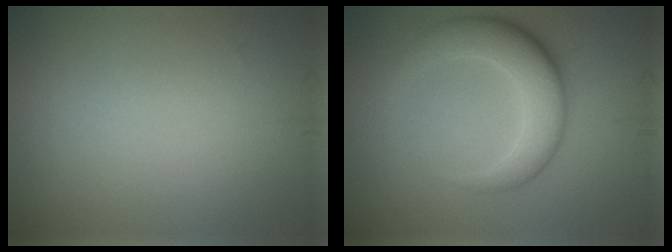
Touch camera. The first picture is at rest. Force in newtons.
{"total": 5.8, "press": 5.8, "slide": 0.3}